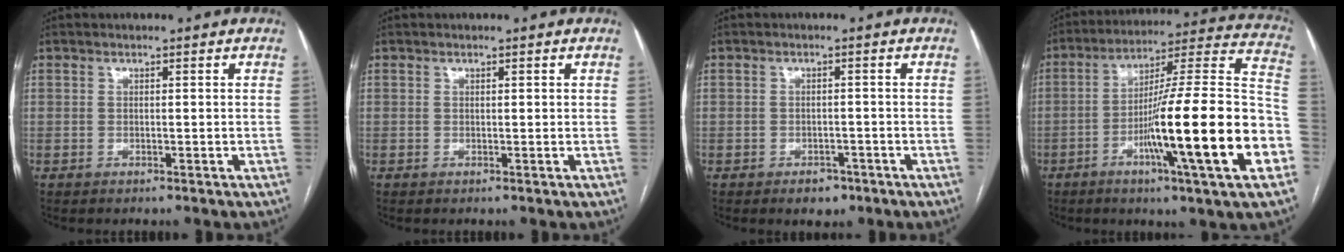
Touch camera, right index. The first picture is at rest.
{"total": 0.0}
{"total": 3.0, "force": [-1.9, 1.9, 1.2], "torque": [-0.011, 0.004, -0.019]}
{"total": 25.2, "force": [-7.8, 0.3, 23.9], "torque": [-0.307, -0.008, -0.131]}